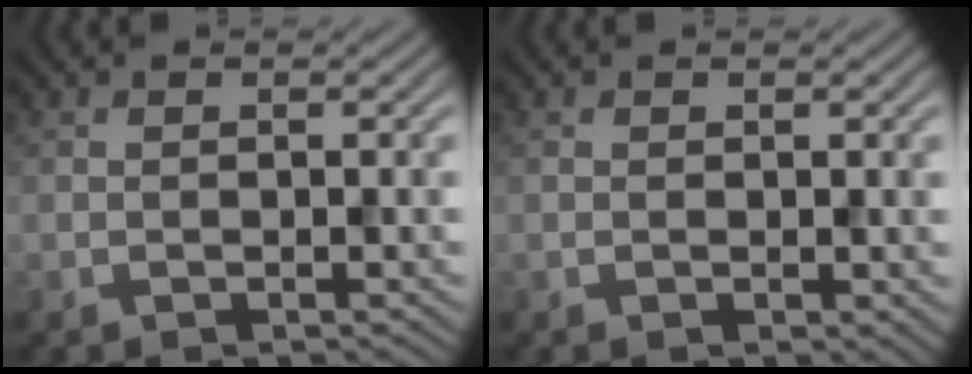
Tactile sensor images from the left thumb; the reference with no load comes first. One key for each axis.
{"total": 0.7, "fx": 0.1, "fy": 0.4, "fz": 0.5, "tx": -0.004, "ty": -0.002, "tz": 0.002}